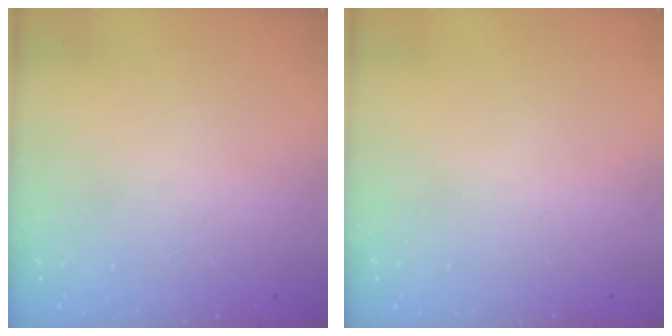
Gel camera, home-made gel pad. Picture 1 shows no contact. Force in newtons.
{"total": 0.0}